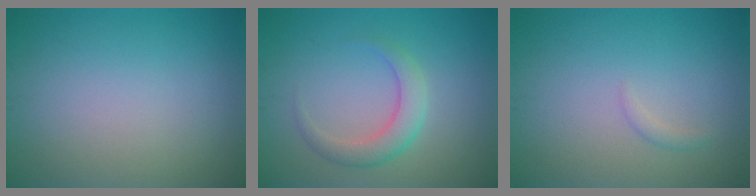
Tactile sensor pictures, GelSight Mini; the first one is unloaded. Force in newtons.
{"total": 2.8, "press": 2.8, "slide": 0.2}
{"total": 0.7, "press": 0.7, "slide": 0.1}